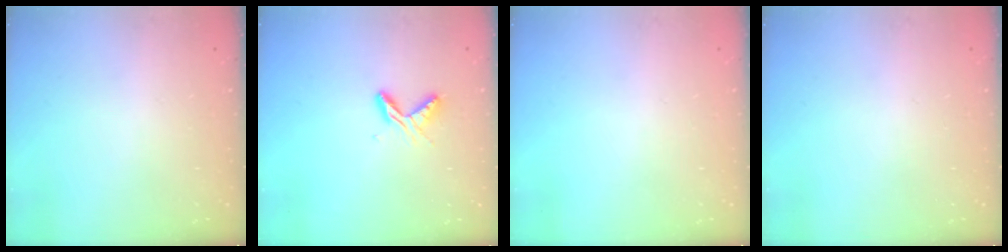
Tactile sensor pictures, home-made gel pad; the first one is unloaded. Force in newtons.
{"total": 6.1, "press": 6.1, "slide": 0.7}
{"total": 0.0}
{"total": 0.0}